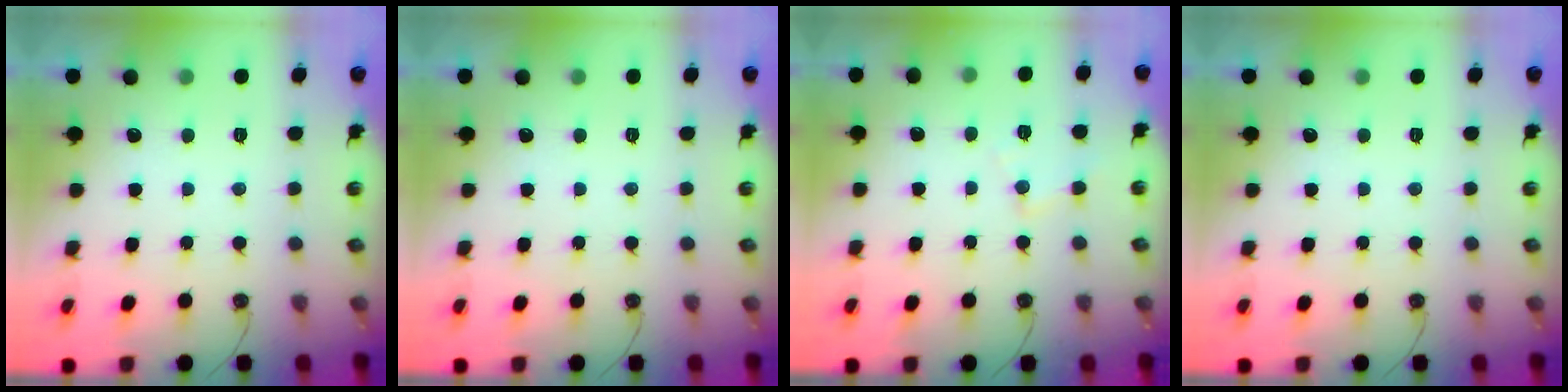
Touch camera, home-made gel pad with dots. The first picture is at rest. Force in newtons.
{"total": 0.0}
{"total": 7.2, "press": 7.2, "slide": 0.5}
{"total": 0.0}